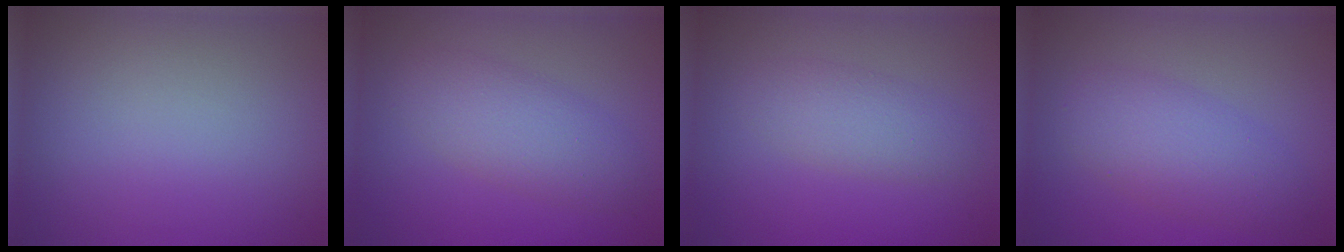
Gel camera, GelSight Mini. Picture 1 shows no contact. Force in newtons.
{"total": 3.8, "press": 3.8, "slide": 0.1}
{"total": 2.6, "press": 2.6, "slide": 0.1}
{"total": 4.4, "press": 4.4, "slide": 0.1}